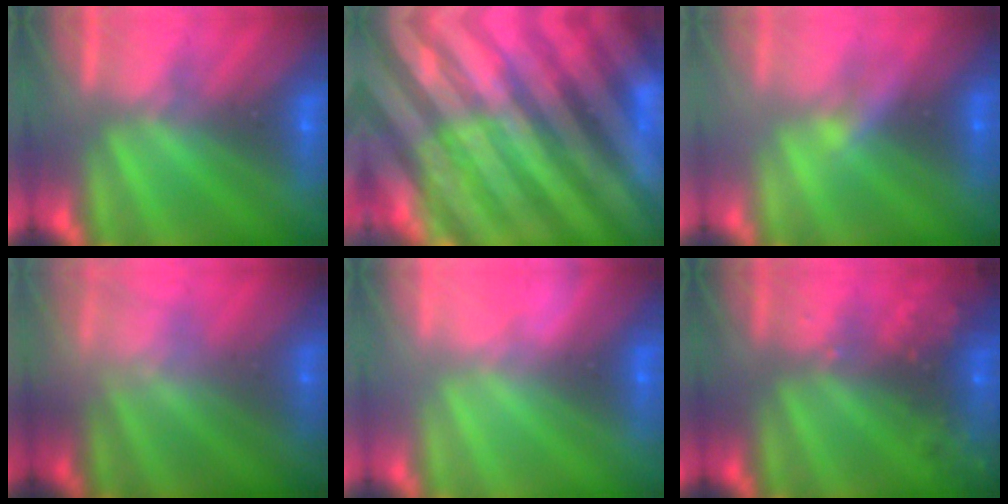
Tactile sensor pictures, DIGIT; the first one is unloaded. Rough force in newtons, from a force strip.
{"total": 6.9}
{"total": 2.1}
{"total": 2.3}
{"total": 2.7}
{"total": 9.0}